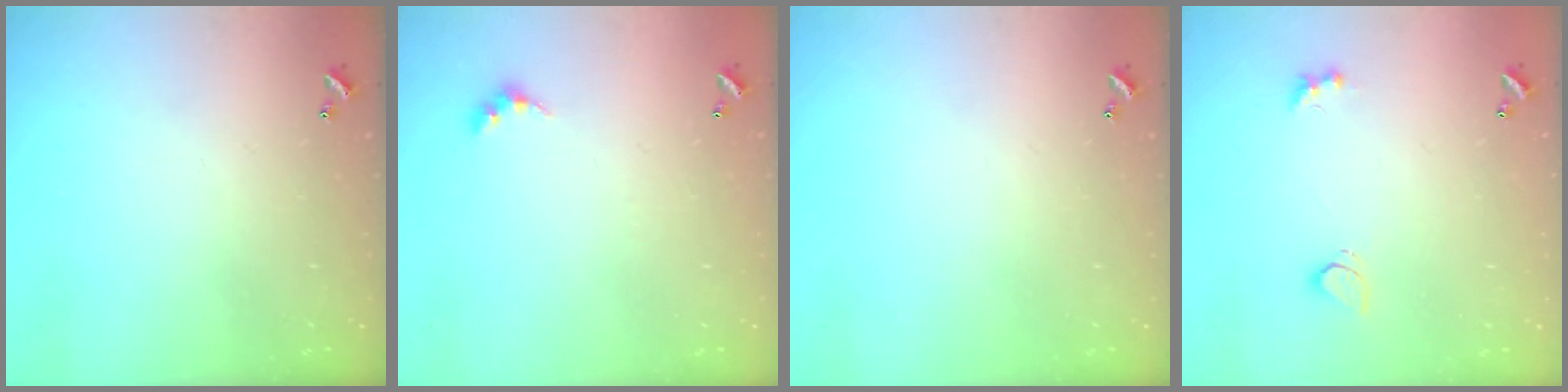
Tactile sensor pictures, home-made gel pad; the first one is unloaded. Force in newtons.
{"total": 2.4, "press": 2.4, "slide": 0.5}
{"total": 0.0}
{"total": 3.0, "press": 2.7, "slide": 1.1}